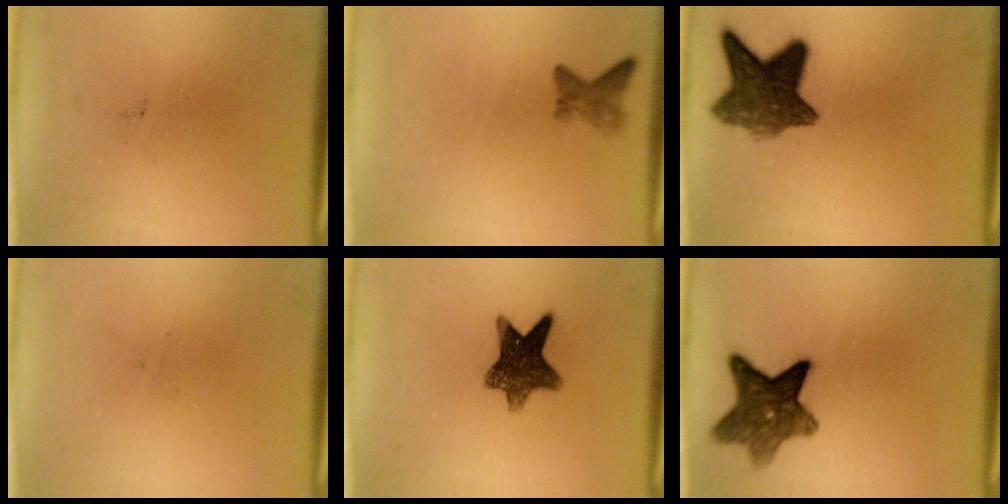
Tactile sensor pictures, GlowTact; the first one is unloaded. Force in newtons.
{"total": 2.0}
{"total": 8.9}
{"total": 0.0}
{"total": 9.7}
{"total": 9.3}